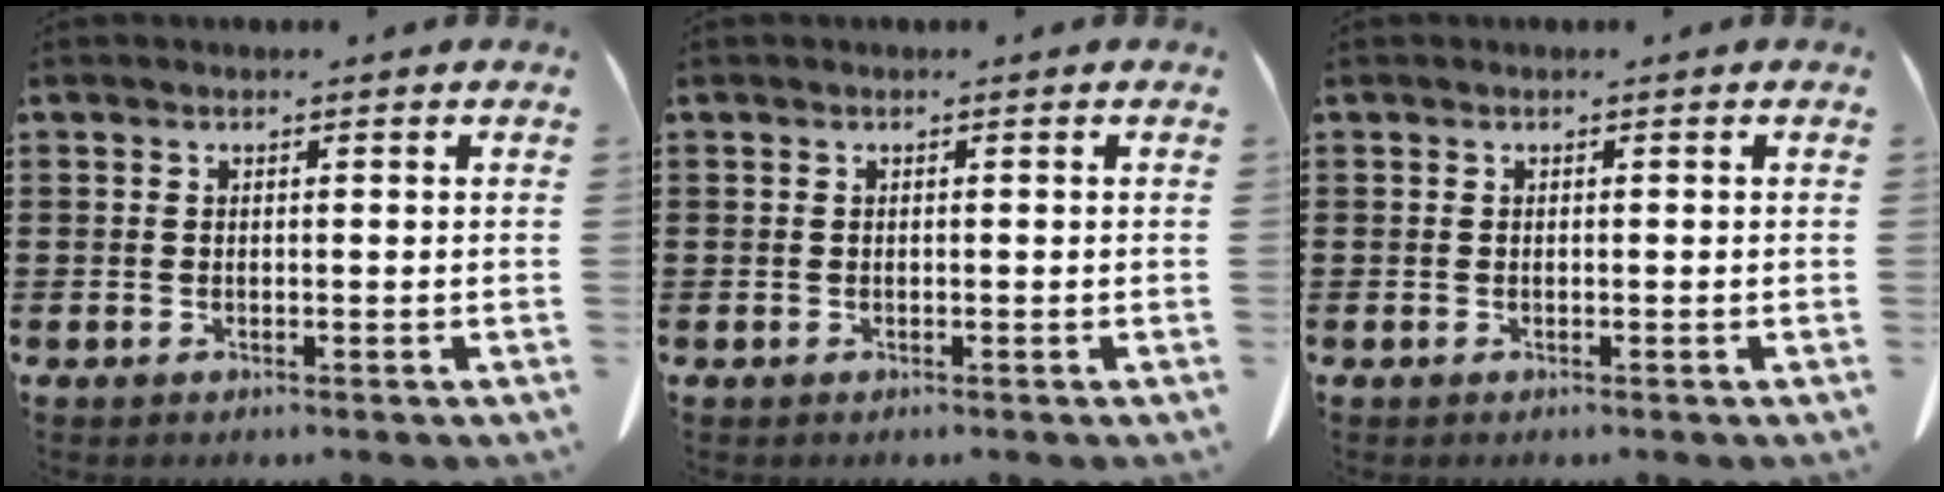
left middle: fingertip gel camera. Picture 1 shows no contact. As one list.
[{"total": 0.0}, {"total": 0.0}]